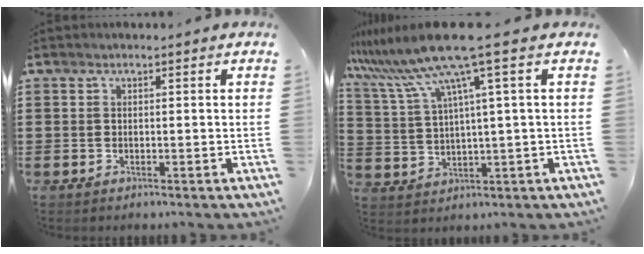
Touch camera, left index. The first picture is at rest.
{"total": 10.4, "force": [6.3, -0.2, 8.2], "torque": [-0.200, -0.034, 0.099]}